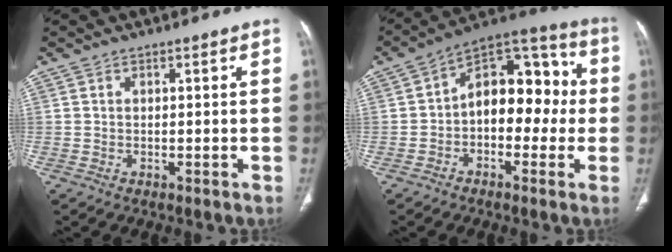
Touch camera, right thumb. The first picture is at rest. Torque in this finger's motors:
{"motor_torque": [-0.17, 0.36, 0.13, -0.37, 0.26]}